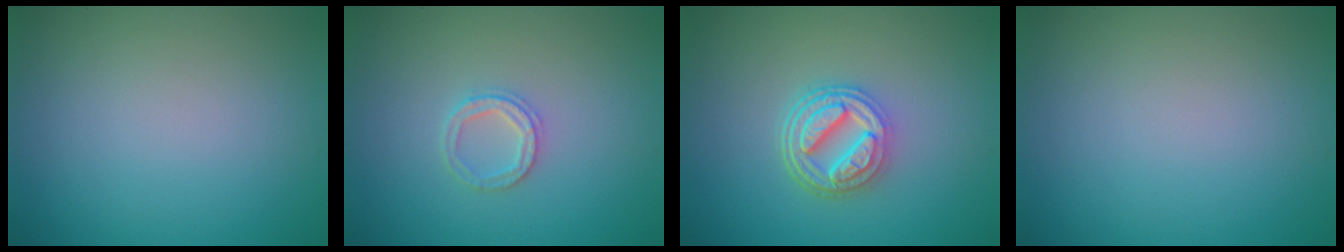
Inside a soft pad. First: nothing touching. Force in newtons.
{"total": 1.9, "press": 1.8, "slide": 0.4}
{"total": 4.9, "press": 3.7, "slide": 3.3}
{"total": 0.0}